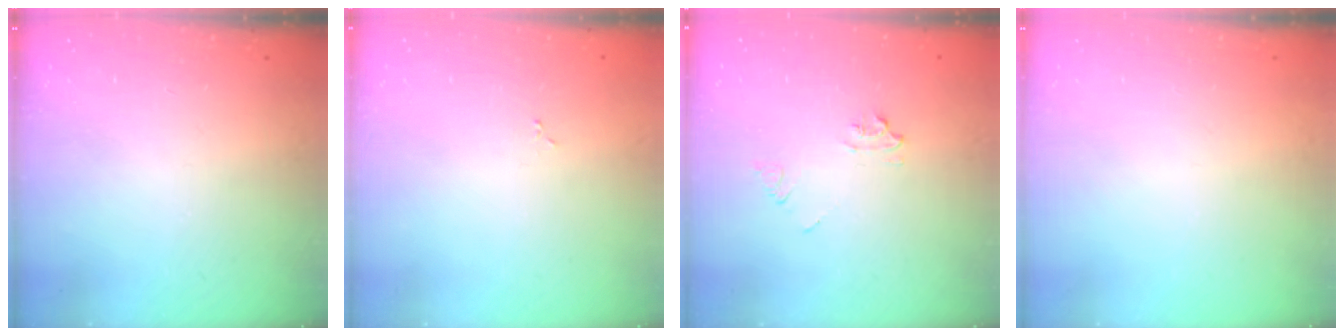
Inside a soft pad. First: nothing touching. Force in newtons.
{"total": 1.9, "press": 1.9, "slide": 0.3}
{"total": 5.0, "press": 4.9, "slide": 0.6}
{"total": 0.0}